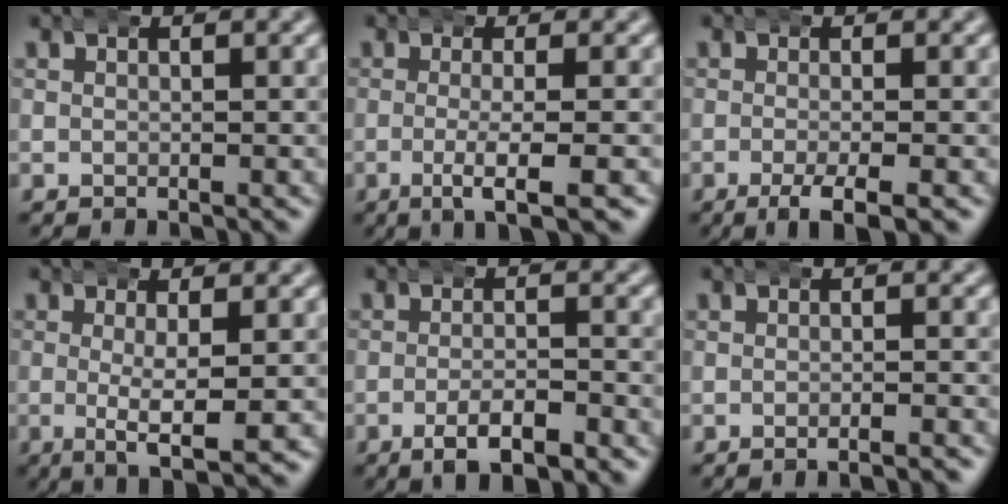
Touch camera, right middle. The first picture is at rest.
{"total": 4.4, "force": [-1.8, 0.4, 4.0], "torque": [-0.068, -0.009, -0.028]}
{"total": 4.5, "force": [-2.9, 1.2, 3.3], "torque": [-0.053, -0.012, -0.042]}
{"total": 5.4, "force": [-0.8, 1.4, 5.2], "torque": [-0.082, -0.011, -0.007]}
{"total": 4.5, "force": [-2.9, 1.4, 3.1], "torque": [-0.045, -0.009, -0.047]}
{"total": 1.8, "force": [-1.6, 0.1, 0.8], "torque": [-0.007, 0.006, -0.032]}